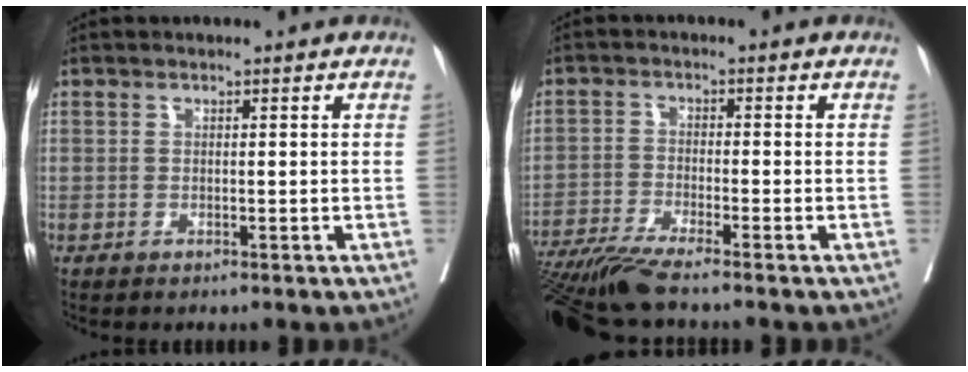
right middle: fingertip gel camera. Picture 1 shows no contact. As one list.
[{"total": 8.1, "force": [-6.8, -1.0, 4.3], "torque": [-0.066, -0.026, -0.120]}]